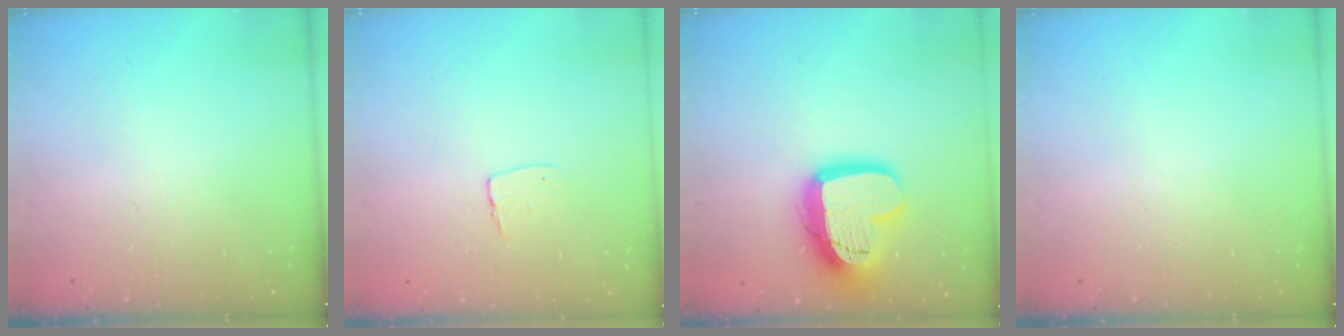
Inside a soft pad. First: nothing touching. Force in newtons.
{"total": 4.9, "press": 4.8, "slide": 0.3}
{"total": 17.1, "press": 17.0, "slide": 1.5}
{"total": 0.0}